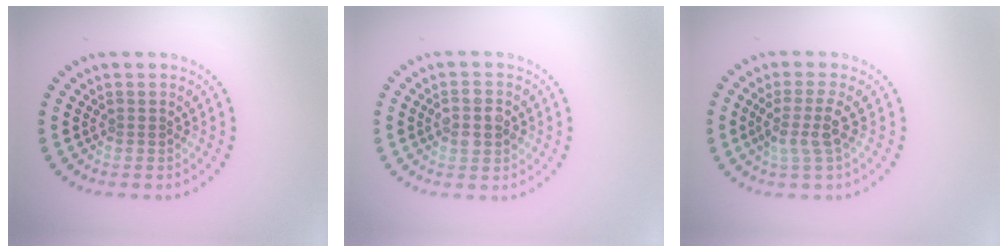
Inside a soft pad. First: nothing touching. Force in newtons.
{"total": 2.8, "press": 2.8, "slide": 0.2}
{"total": 2.7, "press": 2.1, "slide": 1.7}